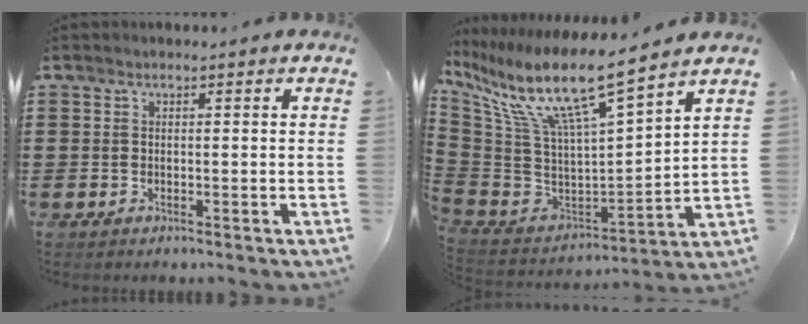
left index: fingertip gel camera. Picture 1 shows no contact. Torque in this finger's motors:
{"motor_torque": [1.70, -0.44, 0.54, 0.21]}